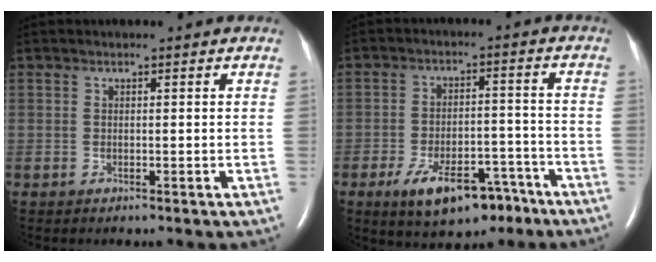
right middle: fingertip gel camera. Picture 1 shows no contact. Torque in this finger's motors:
{"motor_torque": [1.17, -0.97, 0.29, 0.07]}